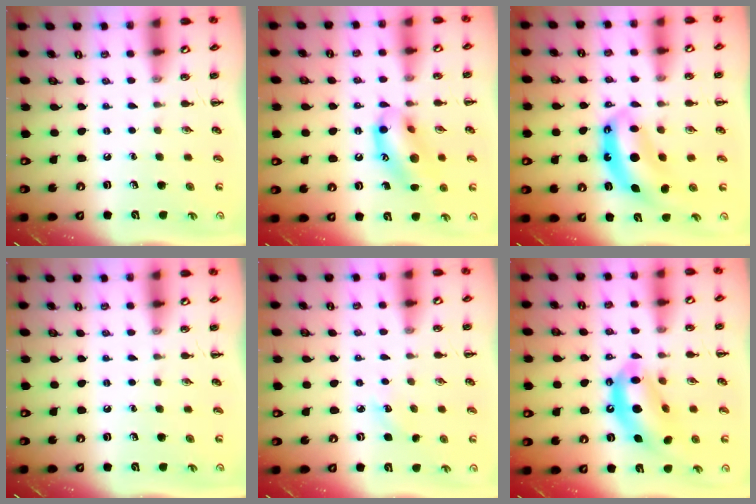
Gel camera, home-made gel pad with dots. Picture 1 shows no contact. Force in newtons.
{"total": 14.8, "press": 14.6, "slide": 2.3}
{"total": 8.1, "press": 7.9, "slide": 2.0}
{"total": 0.0}
{"total": 3.7, "press": 3.5, "slide": 1.0}
{"total": 13.2, "press": 12.8, "slide": 3.3}